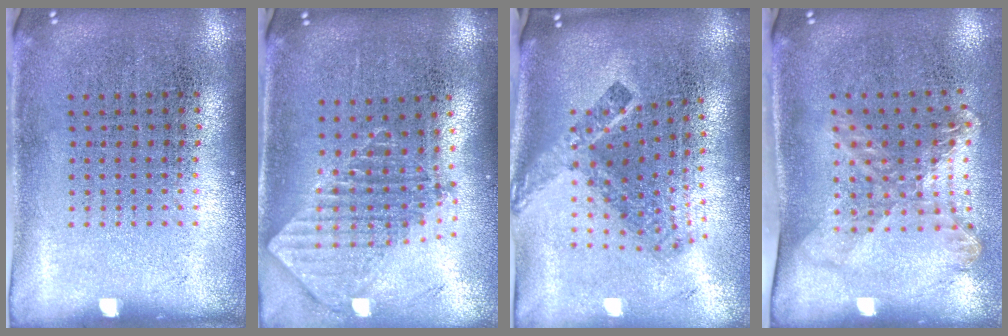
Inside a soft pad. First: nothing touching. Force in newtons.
{"total": 2.0, "press": 1.5, "slide": 1.3}
{"total": 2.5, "press": 1.6, "slide": 1.9}
{"total": 1.8, "press": 1.3, "slide": 1.2}